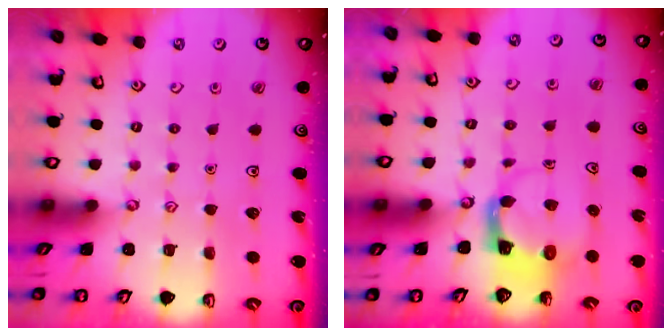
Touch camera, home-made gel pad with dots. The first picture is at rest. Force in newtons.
{"total": 3.7, "press": 3.6, "slide": 0.6}